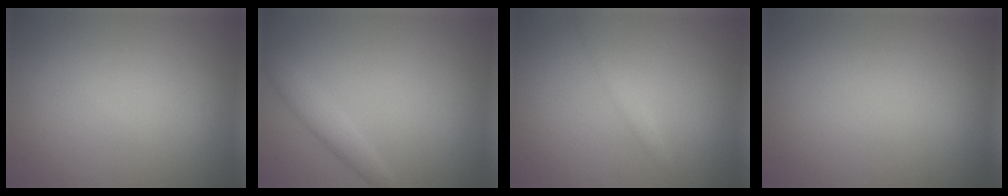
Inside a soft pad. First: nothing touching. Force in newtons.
{"total": 1.8, "press": 1.8, "slide": 0.1}
{"total": 1.1, "press": 1.1, "slide": 0.0}
{"total": 0.0}